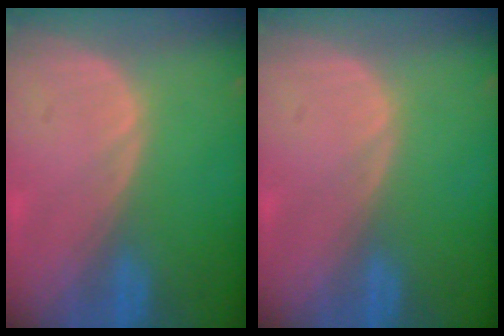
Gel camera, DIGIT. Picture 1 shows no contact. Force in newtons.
{"total": 0.0}